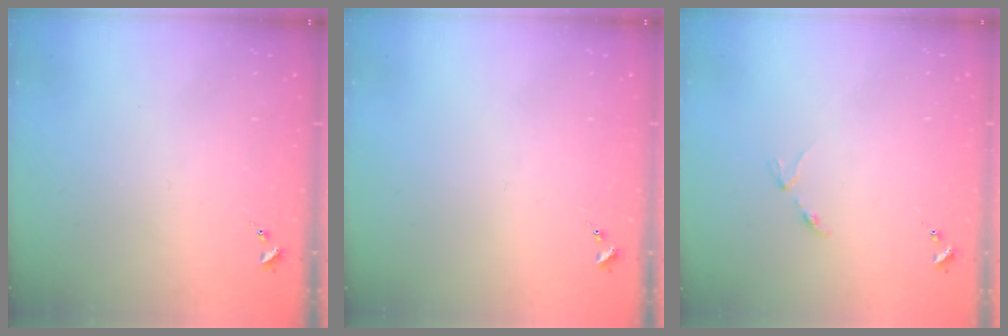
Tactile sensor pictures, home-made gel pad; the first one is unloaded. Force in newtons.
{"total": 0.0}
{"total": 2.8, "press": 2.8, "slide": 0.5}